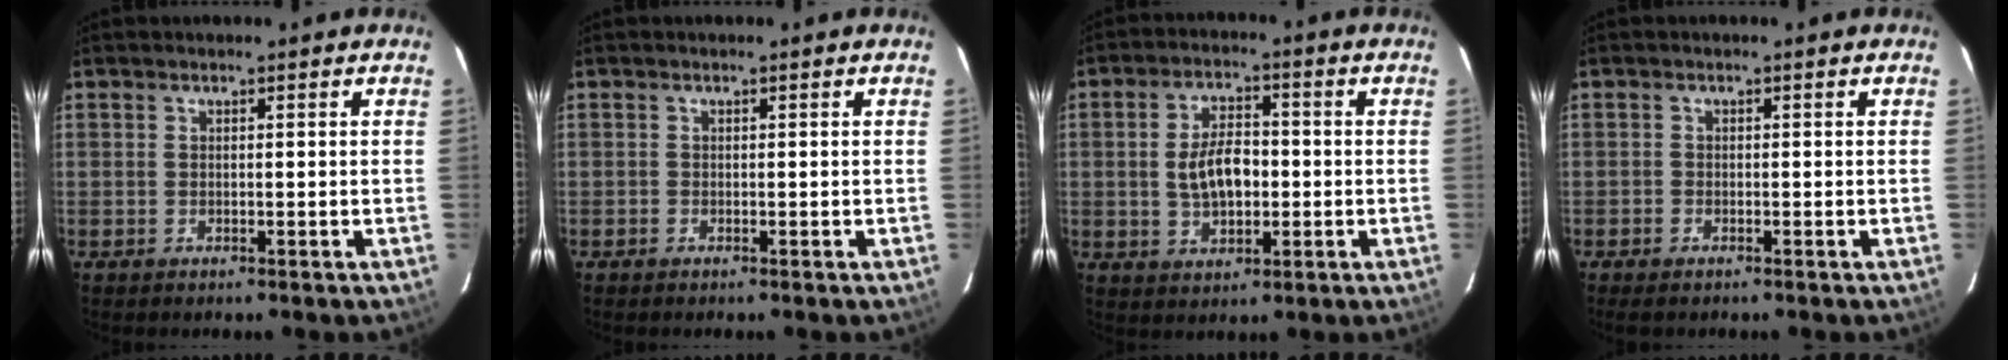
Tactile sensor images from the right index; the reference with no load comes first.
{"total": 0.0}
{"total": 8.1, "force": [-0.6, 4.4, 6.7], "torque": [-0.127, 0.009, -0.004]}
{"total": 1.6, "force": [-1.3, 0.6, 0.6], "torque": [-0.017, -0.004, -0.025]}